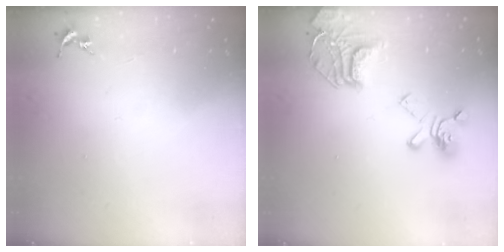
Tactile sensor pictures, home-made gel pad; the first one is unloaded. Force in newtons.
{"total": 19.9, "press": 19.8, "slide": 2.0}